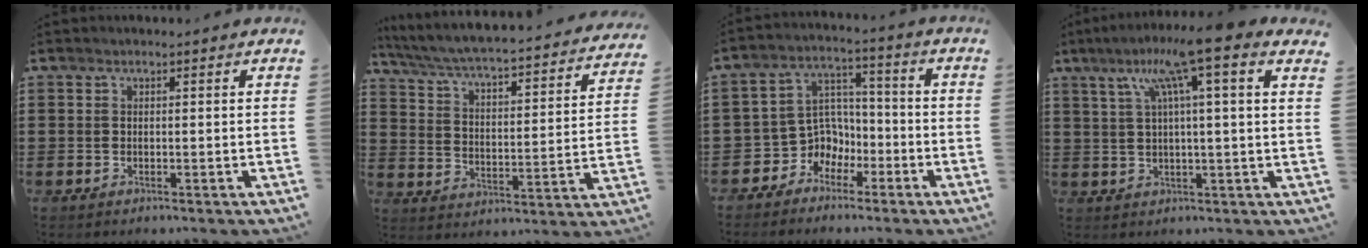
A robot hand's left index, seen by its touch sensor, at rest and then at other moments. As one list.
[{"total": 3.9, "force": [3.6, -0.2, 1.6], "torque": [-0.052, -0.040, 0.050]}, {"total": 6.2, "force": [-2.6, 5.4, 1.3], "torque": [-0.055, -0.002, -0.054]}, {"total": 10.1, "force": [5.5, 0.0, 8.5], "torque": [-0.167, -0.010, 0.088]}]